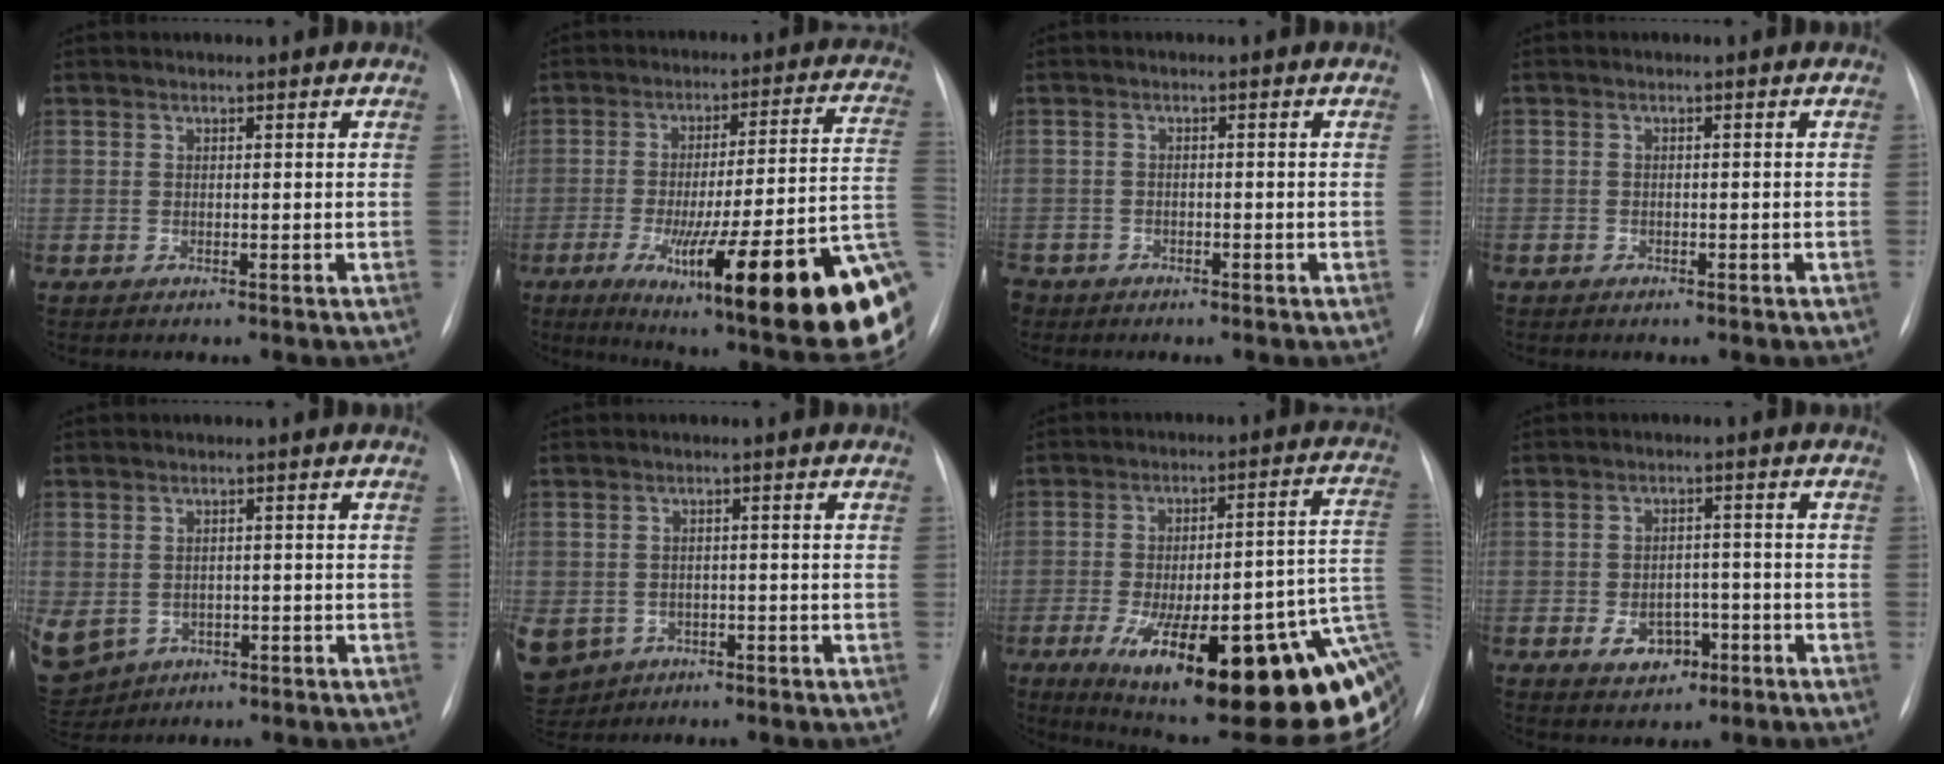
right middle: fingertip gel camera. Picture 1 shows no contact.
{"total": 33.1, "force": [-12.1, 4.8, 30.5], "torque": [-0.303, -0.013, -0.177]}
{"total": 4.7, "force": [-3.1, 3.5, 0.9], "torque": [-0.032, 0.000, -0.051]}
{"total": 1.1, "force": [-0.6, 0.8, 0.1], "torque": [-0.008, 0.002, -0.009]}
{"total": 22.0, "force": [-7.5, 18.4, 9.4], "torque": [-0.333, -0.013, -0.091]}
{"total": 14.3, "force": [-5.7, 12.0, 5.3], "torque": [-0.174, 0.000, -0.070]}
{"total": 32.0, "force": [-11.4, 8.2, 28.8], "torque": [-0.279, -0.005, -0.154]}
{"total": 5.1, "force": [-2.2, 3.6, 2.9], "torque": [-0.048, 0.007, -0.025]}